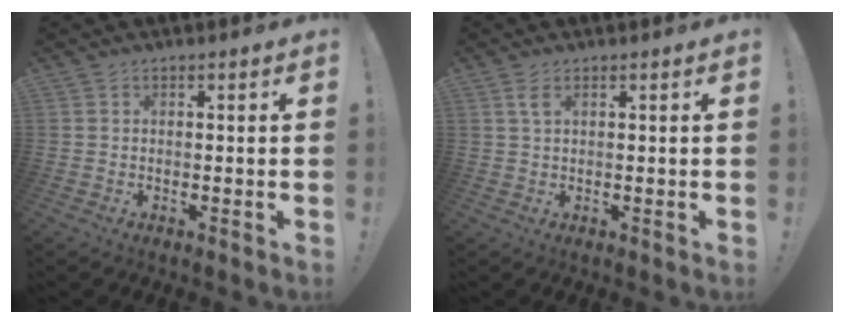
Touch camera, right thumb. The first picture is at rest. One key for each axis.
{"total": 2.6, "fx": 1.6, "fy": 0.1, "fz": 2.0, "tx": -0.034, "ty": -0.004, "tz": 0.027}